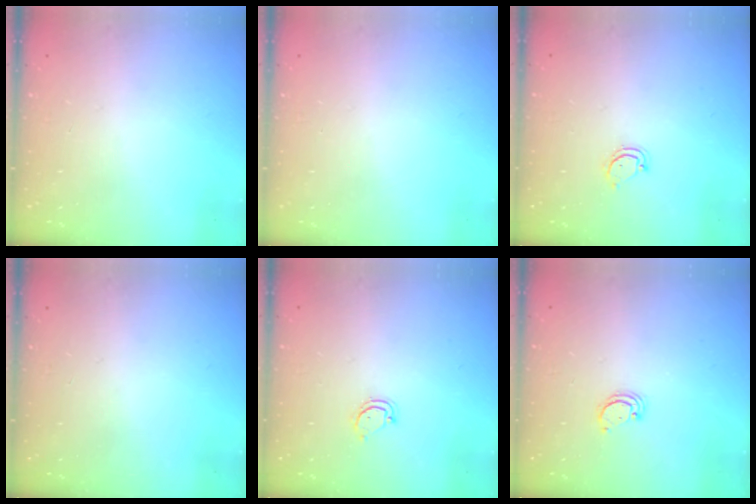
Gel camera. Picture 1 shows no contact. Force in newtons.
{"total": 0.0}
{"total": 3.6, "press": 3.6, "slide": 0.2}
{"total": 0.0}
{"total": 3.6, "press": 3.6, "slide": 0.2}
{"total": 2.1, "press": 2.1, "slide": 0.2}